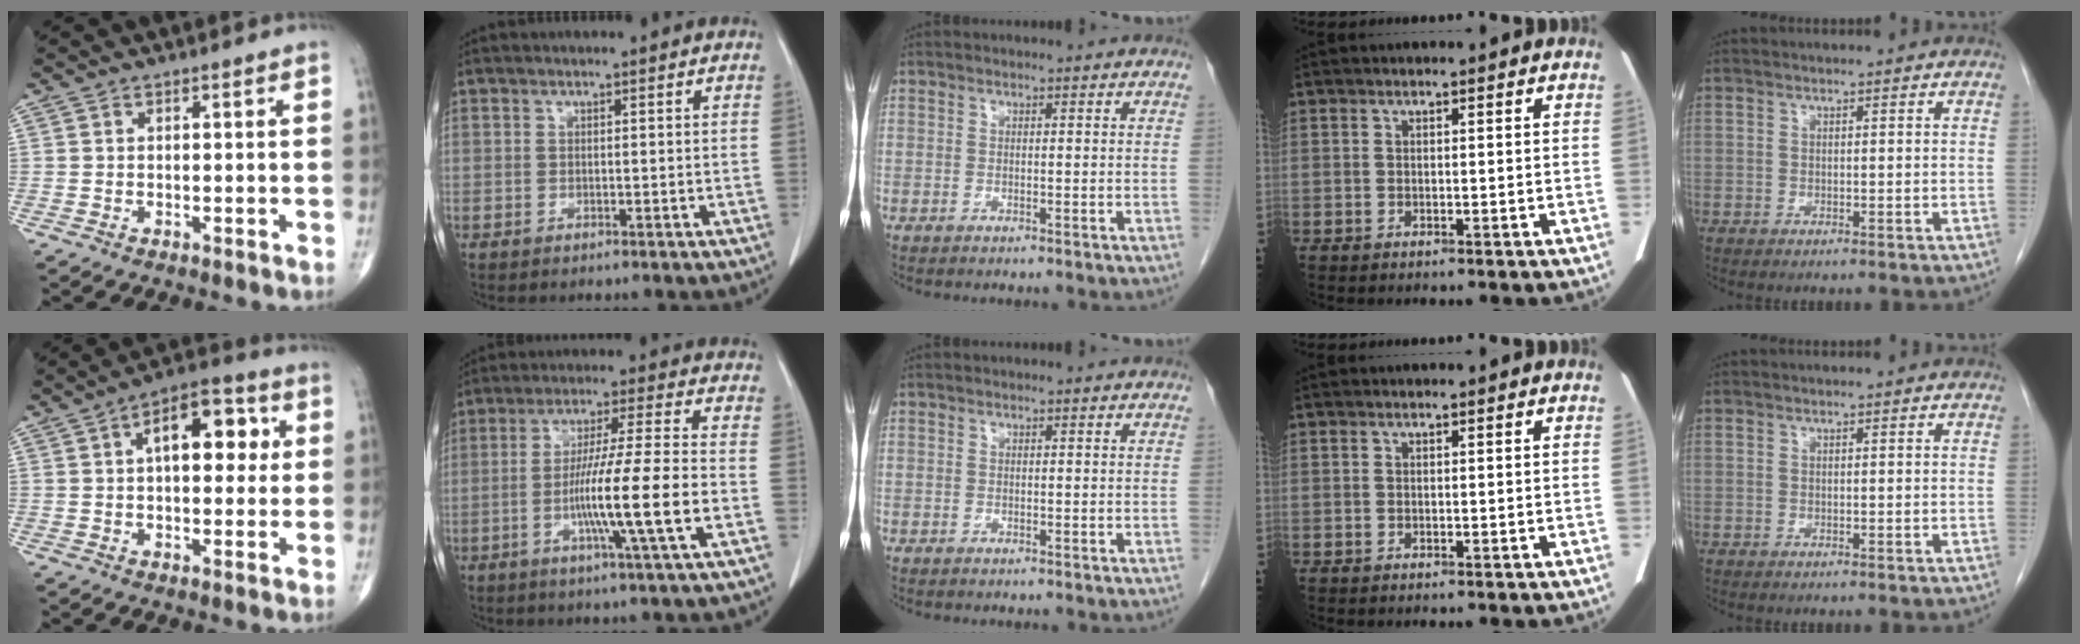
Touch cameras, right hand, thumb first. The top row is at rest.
{"thumb": {"total": 12.9, "force": [2.8, 6.7, 10.6], "torque": [-0.124, 0.019, 0.035]}, "index": {"total": 12.9, "force": [-3.4, -1.1, 12.4], "torque": [-0.223, -0.006, -0.063]}}